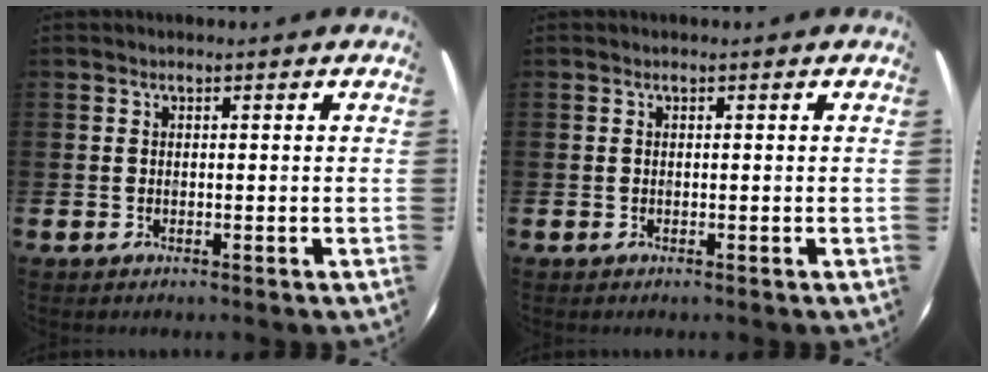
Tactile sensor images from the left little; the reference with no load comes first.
{"total": 0.0}